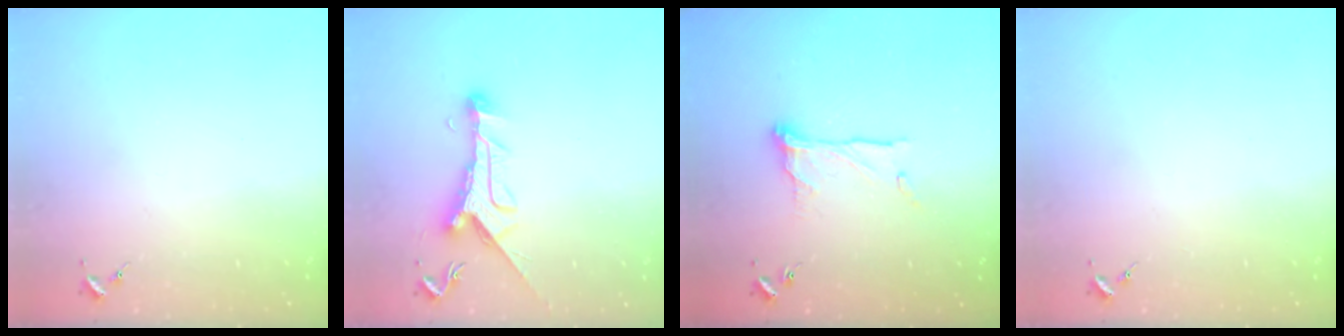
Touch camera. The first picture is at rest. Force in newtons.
{"total": 10.8, "press": 10.8, "slide": 0.6}
{"total": 11.4, "press": 11.3, "slide": 1.0}
{"total": 0.0}